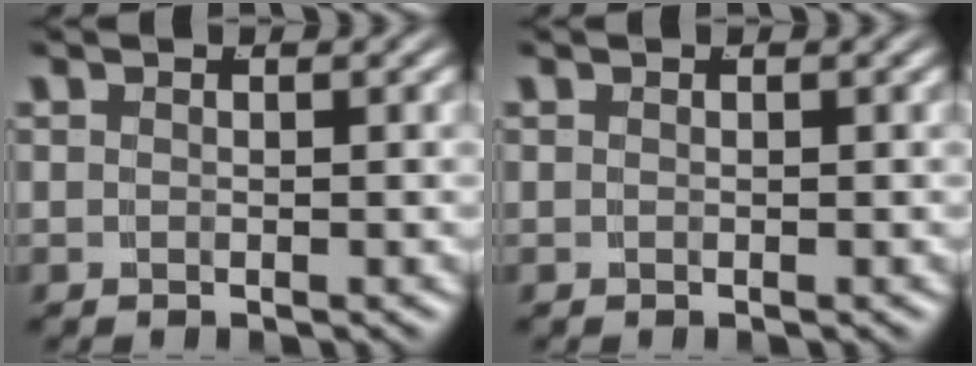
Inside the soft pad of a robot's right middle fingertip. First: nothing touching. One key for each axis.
{"total": 0.0}